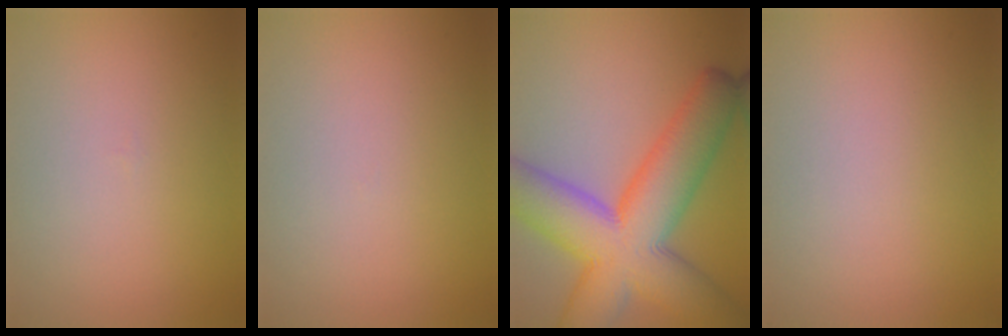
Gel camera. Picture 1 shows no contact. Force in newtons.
{"total": 0.0}
{"total": 13.9, "press": 13.9, "slide": 0.6}
{"total": 0.0}